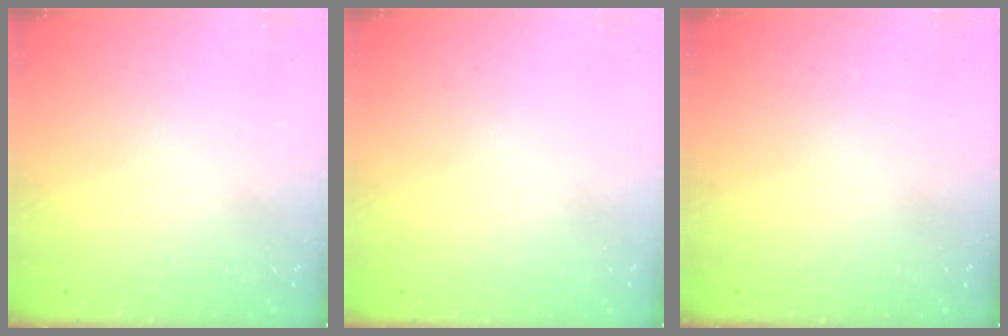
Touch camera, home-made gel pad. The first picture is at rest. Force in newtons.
{"total": 0.0}
{"total": 0.0}